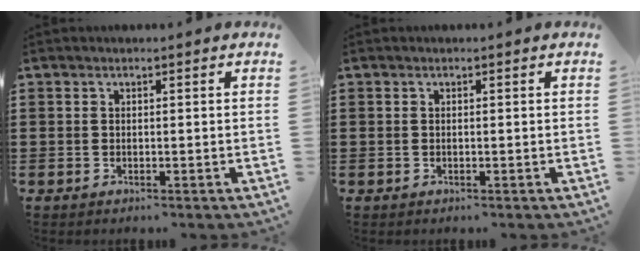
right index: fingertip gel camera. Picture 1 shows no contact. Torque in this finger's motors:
{"motor_torque": [1.03, 1.11, 0.00, 0.00]}